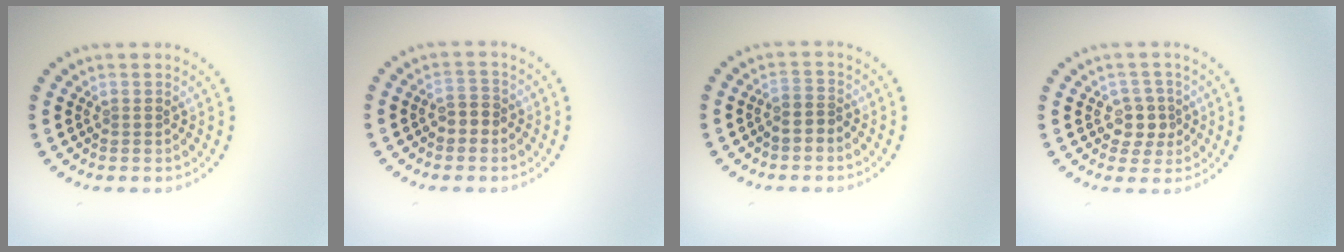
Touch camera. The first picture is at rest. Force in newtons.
{"total": 1.7, "press": 1.6, "slide": 0.5}
{"total": 1.2, "press": 0.9, "slide": 0.8}
{"total": 2.4, "press": 2.2, "slide": 1.0}